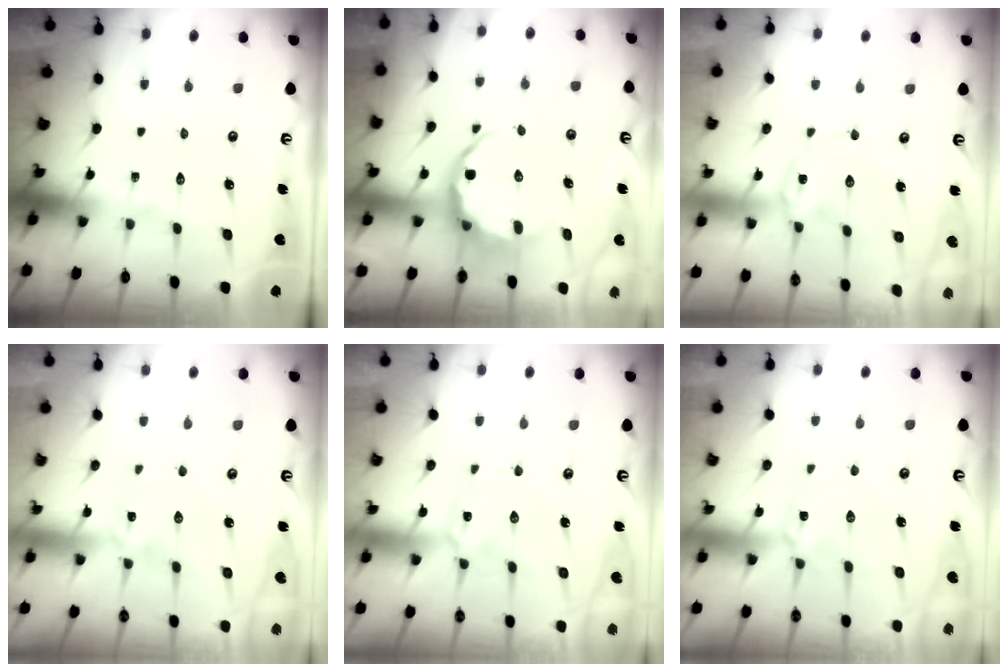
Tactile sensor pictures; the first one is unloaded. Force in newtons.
{"total": 5.4, "press": 5.1, "slide": 1.8}
{"total": 1.1, "press": 1.0, "slide": 0.4}
{"total": 0.0}
{"total": 2.3, "press": 2.3, "slide": 0.4}
{"total": 3.0, "press": 2.9, "slide": 0.5}